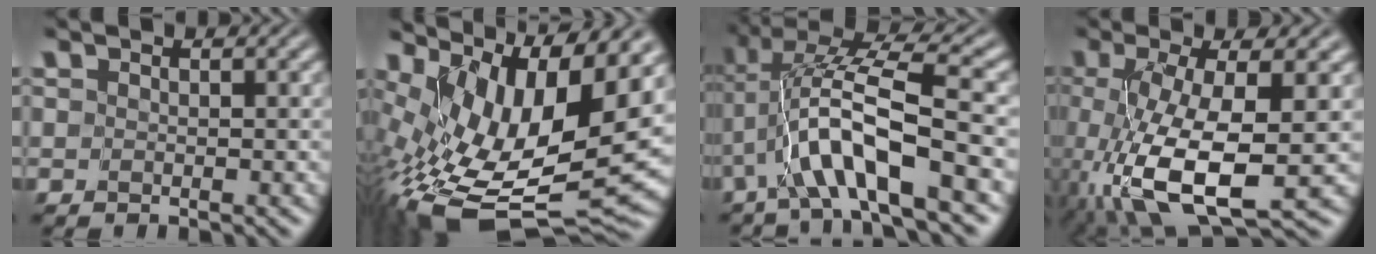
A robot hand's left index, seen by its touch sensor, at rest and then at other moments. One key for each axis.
{"total": 15.1, "fx": 1.6, "fy": 6.3, "fz": 13.6, "tx": -0.245, "ty": -0.009, "tz": 0.039}
{"total": 8.1, "fx": -2.7, "fy": 1.5, "fz": 7.5, "tx": -0.135, "ty": 0.024, "tz": -0.055}
{"total": 9.7, "fx": -3.1, "fy": 2.8, "fz": 8.7, "tx": -0.175, "ty": -0.017, "tz": -0.053}